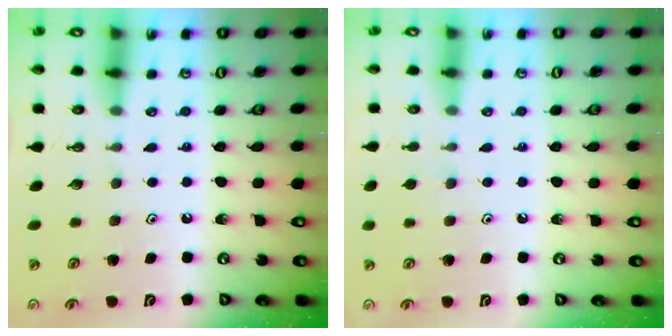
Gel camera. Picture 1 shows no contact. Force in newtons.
{"total": 2.5, "press": 2.5, "slide": 0.4}